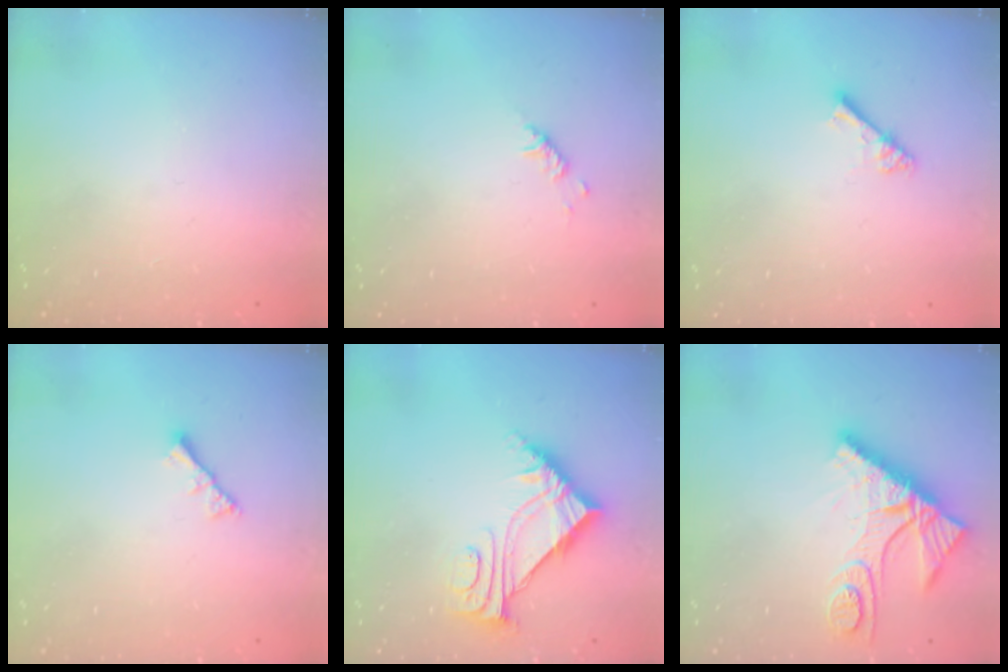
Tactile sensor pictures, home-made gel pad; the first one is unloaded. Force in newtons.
{"total": 2.9, "press": 2.9, "slide": 0.6}
{"total": 3.6, "press": 3.6, "slide": 0.3}
{"total": 2.8, "press": 2.8, "slide": 0.6}
{"total": 8.0, "press": 8.0, "slide": 0.8}
{"total": 10.7, "press": 10.6, "slide": 1.1}